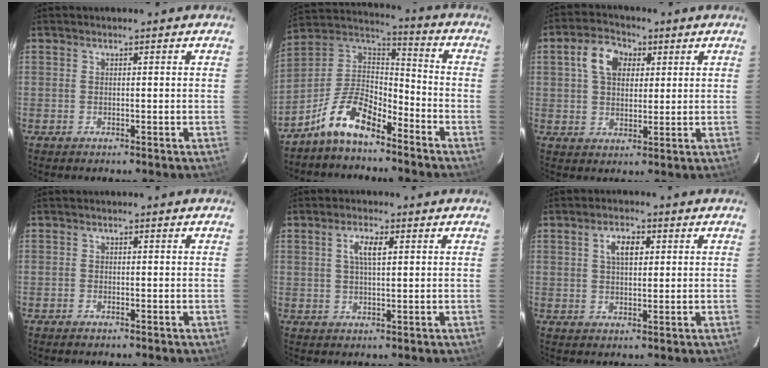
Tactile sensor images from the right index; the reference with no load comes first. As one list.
[{"total": 12.3, "force": [-8.5, 4.8, 7.4], "torque": [-0.171, 0.024, -0.167]}, {"total": 7.6, "force": [2.6, 5.2, 4.9], "torque": [-0.091, 0.029, 0.044]}, {"total": 0.8, "force": [-0.7, 0.3, 0.1], "torque": [-0.002, -0.001, -0.015]}, {"total": 3.8, "force": [1.2, 1.2, 3.4], "torque": [-0.064, 0.006, 0.022]}, {"total": 4.3, "force": [1.4, 2.2, 3.4], "torque": [-0.059, 0.011, 0.026]}]